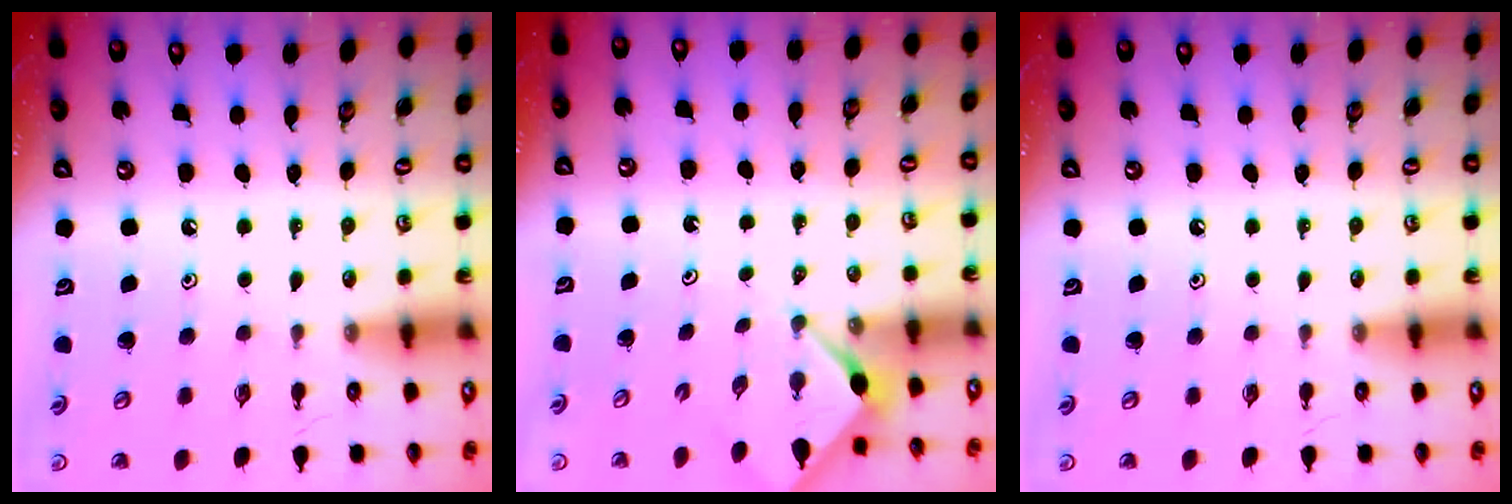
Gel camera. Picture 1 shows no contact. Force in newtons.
{"total": 3.0, "press": 3.0, "slide": 0.3}
{"total": 0.0}